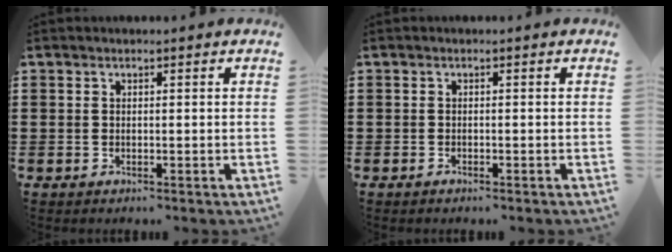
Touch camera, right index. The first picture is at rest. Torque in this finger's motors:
{"motor_torque": [-0.49, 0.75, 0.00, -0.01]}